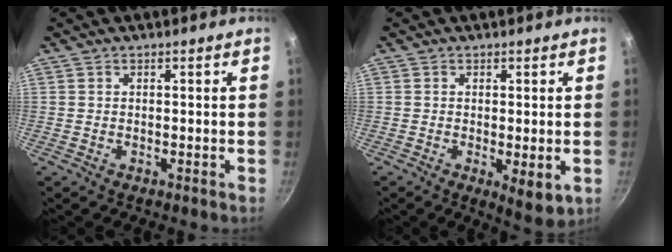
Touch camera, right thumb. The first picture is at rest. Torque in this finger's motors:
{"motor_torque": [-0.17, 0.32, -0.22, 0.25, 0.00]}